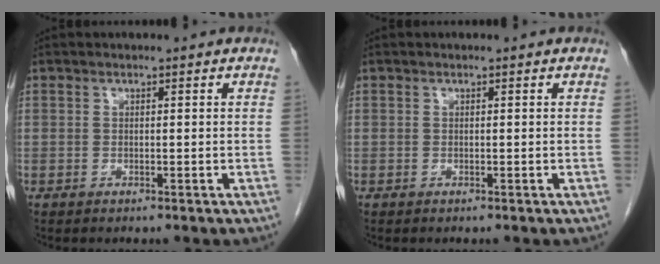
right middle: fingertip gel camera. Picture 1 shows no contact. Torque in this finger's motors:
{"motor_torque": [-0.26, -0.11, 0.02, -0.01]}